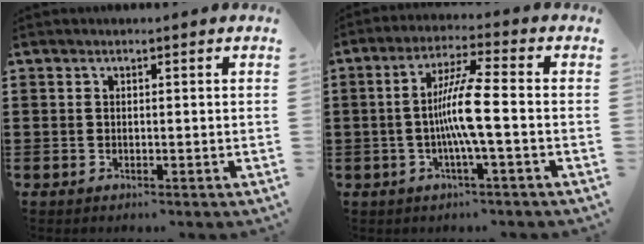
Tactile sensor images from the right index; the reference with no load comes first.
{"total": 7.8, "force": [-1.1, 0.1, 7.7], "torque": [-0.150, -0.006, -0.030]}